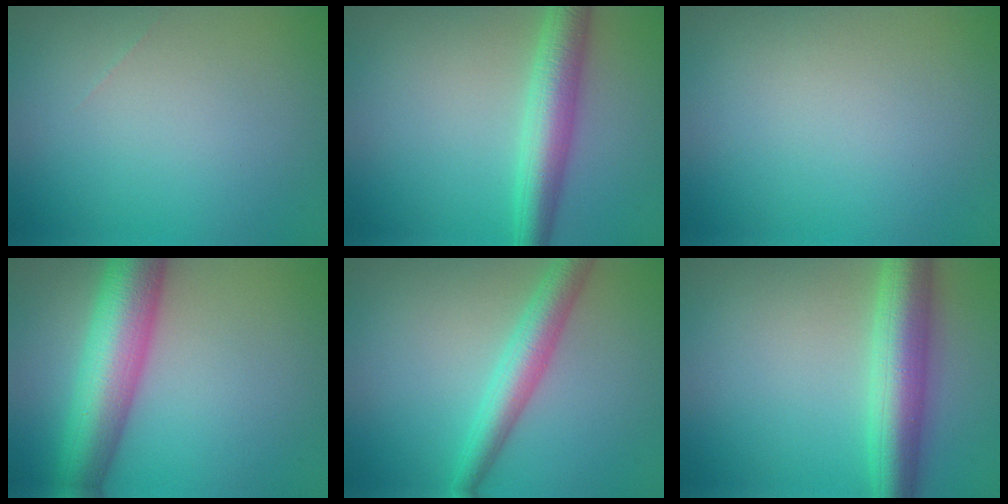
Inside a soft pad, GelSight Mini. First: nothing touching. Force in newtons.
{"total": 4.7, "press": 4.7, "slide": 0.1}
{"total": 0.0}
{"total": 8.7, "press": 8.7, "slide": 0.2}
{"total": 3.9, "press": 3.9, "slide": 0.1}
{"total": 6.1, "press": 6.1, "slide": 0.1}